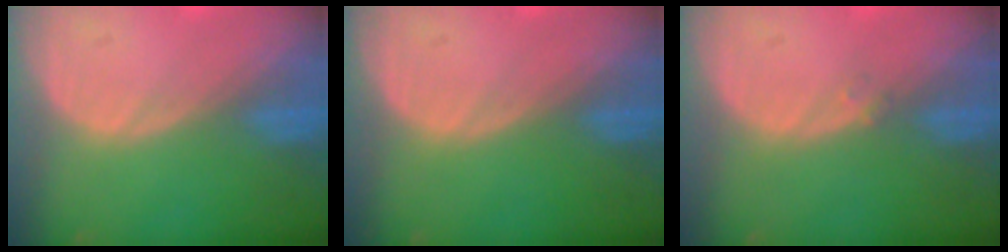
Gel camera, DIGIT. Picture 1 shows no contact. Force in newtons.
{"total": 0.0}
{"total": 0.8, "press": 0.7, "slide": 0.4}